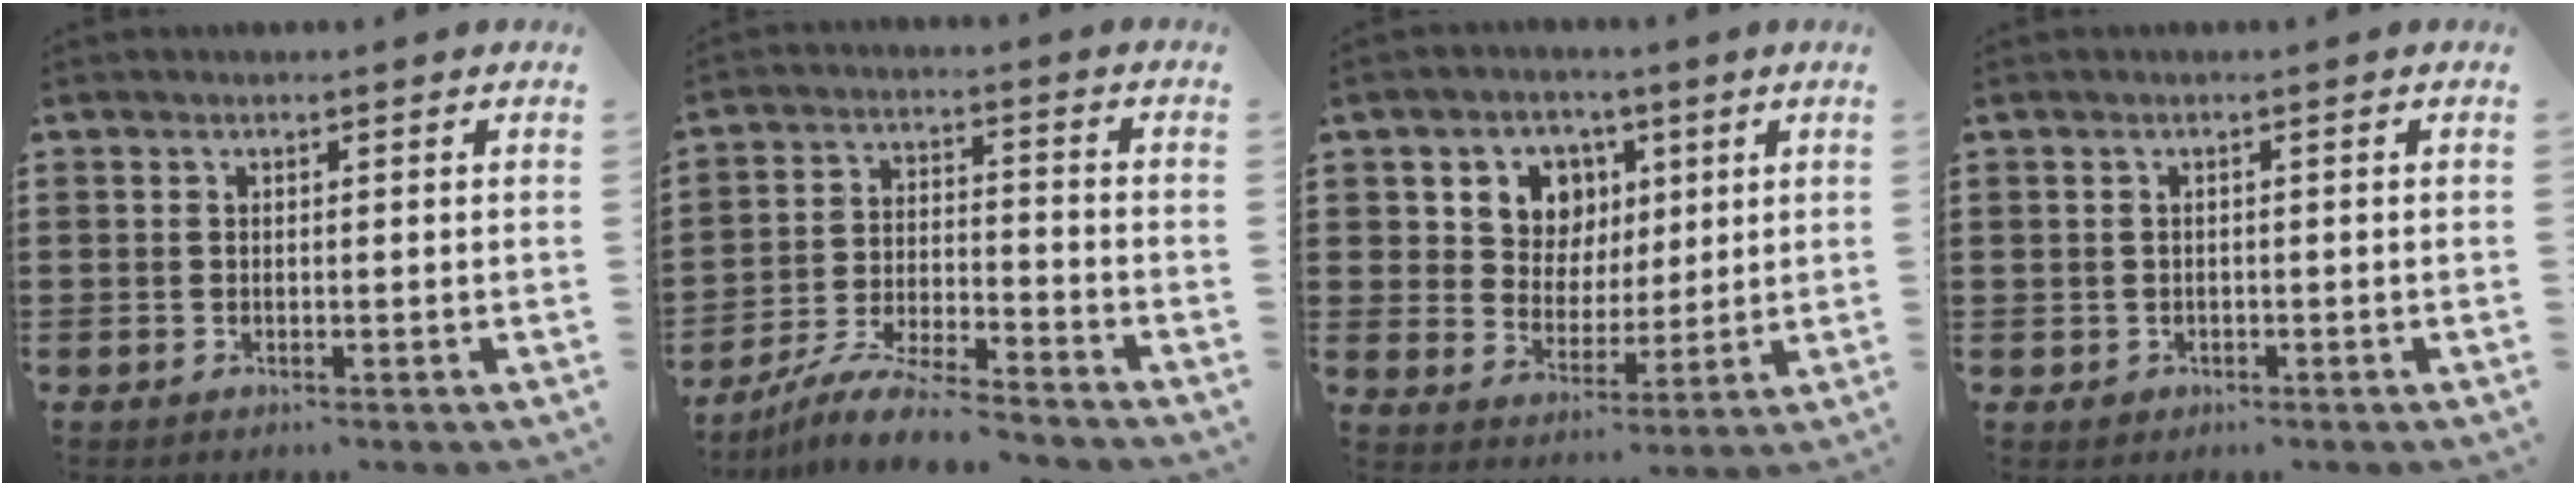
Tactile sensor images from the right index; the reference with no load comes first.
{"total": 8.1, "force": [-7.7, 0.2, 2.7], "torque": [-0.061, 0.004, -0.151]}
{"total": 7.1, "force": [3.0, 6.1, 1.8], "torque": [-0.056, 0.004, 0.051]}
{"total": 0.8, "force": [-0.3, 0.7, 0.2], "torque": [-0.007, 0.003, -0.007]}